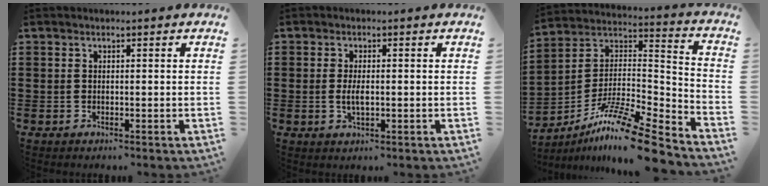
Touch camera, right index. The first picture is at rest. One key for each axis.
{"total": 2.7, "fx": -0.2, "fy": 1.1, "fz": 2.5, "tx": -0.053, "ty": -0.002, "tz": -0.005}
{"total": 12.9, "fx": -10.0, "fy": 1.1, "fz": 8.0, "tx": -0.137, "ty": 0.021, "tz": -0.190}